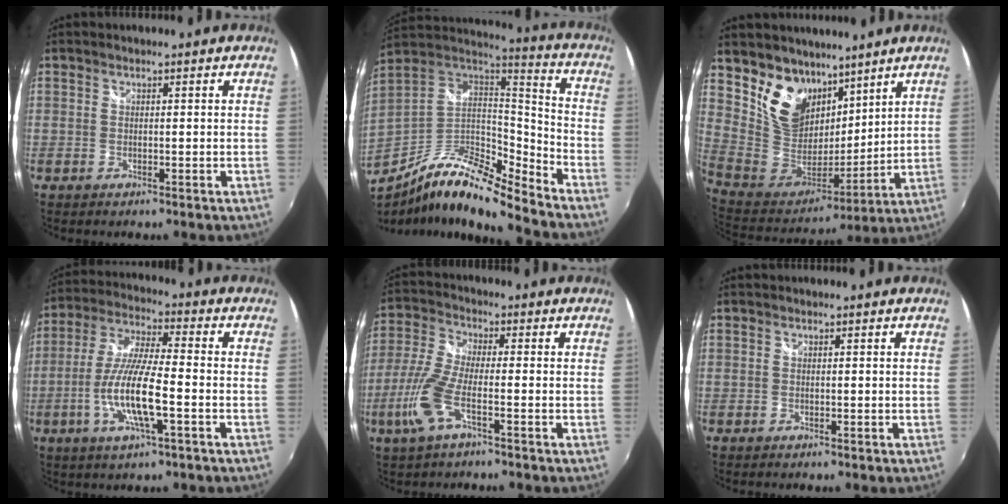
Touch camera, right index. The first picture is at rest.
{"total": 17.4, "force": [-13.2, 3.2, 10.8], "torque": [-0.199, -0.010, -0.256]}
{"total": 16.1, "force": [11.1, 10.0, 5.9], "torque": [-0.136, 0.005, 0.228]}
{"total": 12.6, "force": [-3.8, 2.1, 11.8], "torque": [-0.241, -0.008, -0.072]}
{"total": 9.2, "force": [-3.9, 2.2, 8.0], "torque": [-0.190, -0.004, -0.082]}
{"total": 0.0}